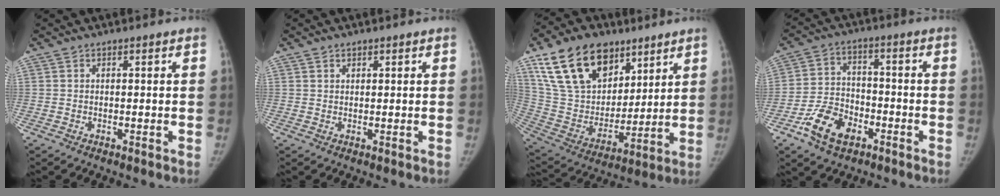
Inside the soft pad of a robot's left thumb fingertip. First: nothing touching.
{"total": 0.9, "force": [0.6, 0.6, 0.1], "torque": [0.006, -0.003, 0.008]}
{"total": 22.9, "force": [13.3, 14.2, 12.0], "torque": [-0.192, -0.035, 0.249]}
{"total": 10.4, "force": [-5.6, 6.6, 5.8], "torque": [-0.091, 0.025, -0.103]}